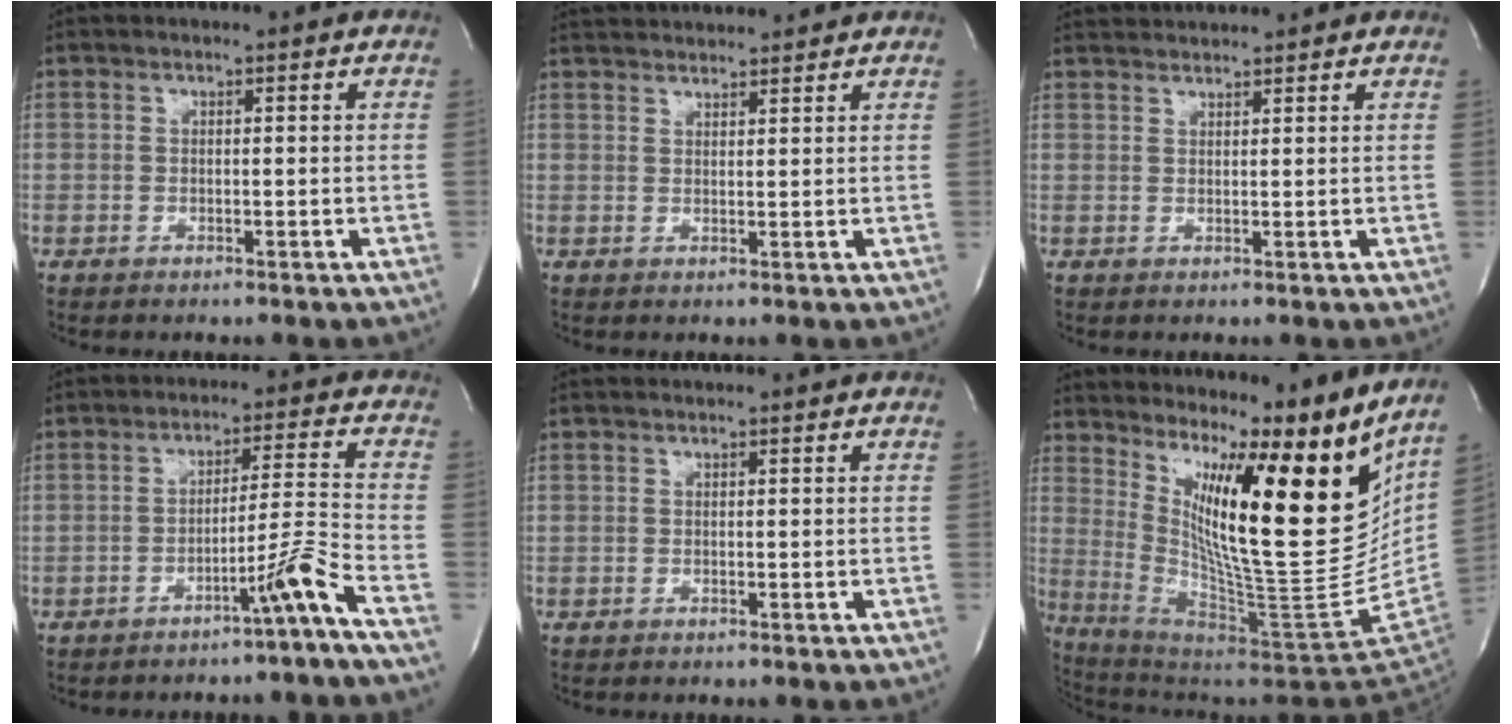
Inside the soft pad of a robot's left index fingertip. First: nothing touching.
{"total": 8.7, "force": [8.4, 1.0, 2.2], "torque": [-0.040, 0.033, 0.123]}
{"total": 4.9, "force": [4.8, -0.1, 0.8], "torque": [-0.017, 0.033, 0.076]}
{"total": 6.6, "force": [-4.4, -2.1, 4.5], "torque": [-0.063, -0.001, -0.077]}
{"total": 0.0}
{"total": 23.0, "force": [12.4, 2.0, 19.3], "torque": [-0.301, -0.024, 0.197]}